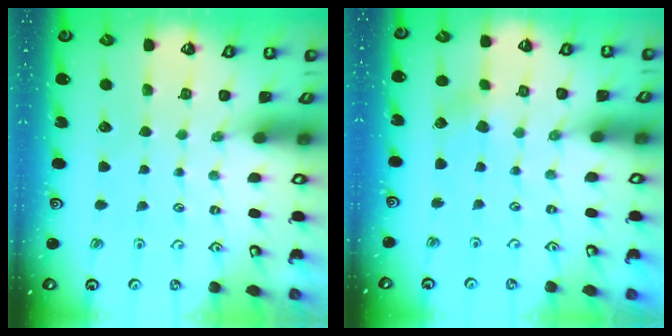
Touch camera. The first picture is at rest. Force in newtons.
{"total": 1.8, "press": 1.8, "slide": 0.4}